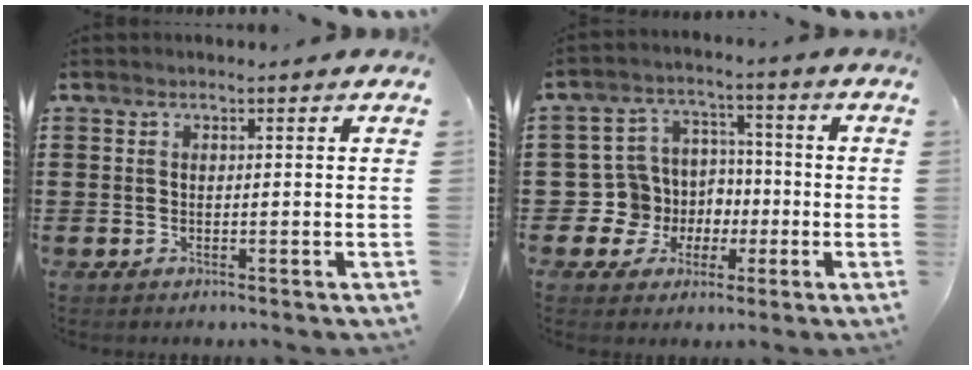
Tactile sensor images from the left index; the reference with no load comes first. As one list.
[{"total": 8.3, "force": [-1.1, 8.1, 1.4], "torque": [-0.081, 0.000, -0.017]}]